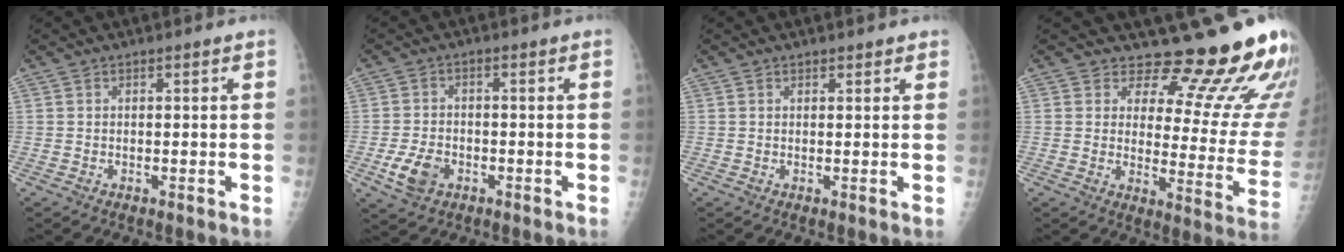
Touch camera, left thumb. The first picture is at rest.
{"total": 6.0, "force": [-2.3, 4.2, 3.7], "torque": [-0.068, 0.006, -0.039]}
{"total": 1.2, "force": [1.0, 0.5, 0.3], "torque": [0.005, -0.004, 0.010]}
{"total": 17.4, "force": [15.3, 5.0, 6.6], "torque": [-0.034, -0.147, 0.176]}